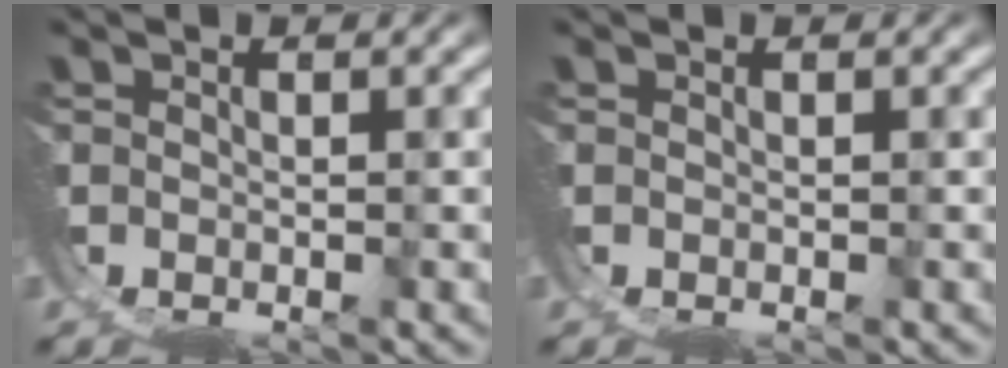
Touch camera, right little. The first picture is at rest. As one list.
[{"total": 0.0}]